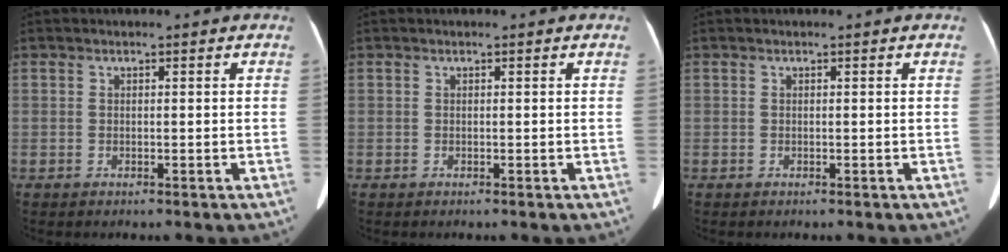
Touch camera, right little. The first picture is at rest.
{"total": 0.0}
{"total": 0.0}